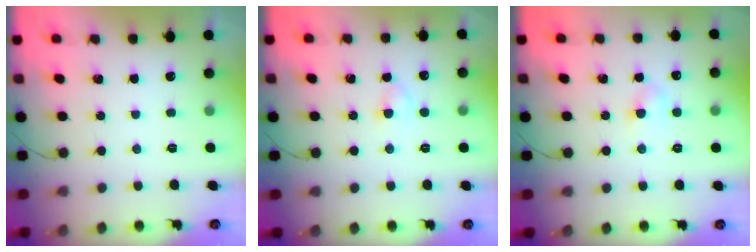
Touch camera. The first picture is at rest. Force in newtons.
{"total": 2.7, "press": 2.6, "slide": 1.0}
{"total": 3.1, "press": 2.9, "slide": 1.1}